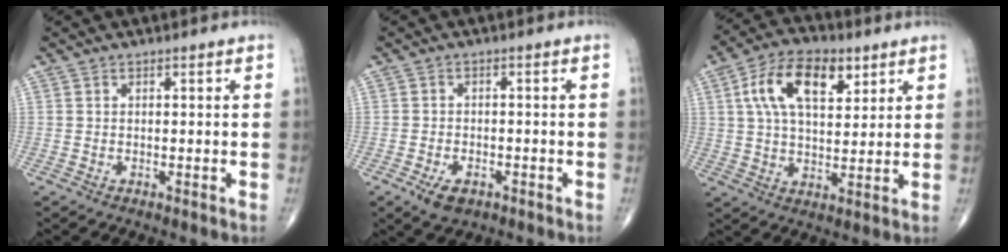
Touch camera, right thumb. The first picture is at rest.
{"total": 4.3, "force": [-2.2, 2.6, 2.6], "torque": [-0.041, 0.006, -0.032]}
{"total": 13.8, "force": [5.4, 7.2, 10.5], "torque": [-0.168, -0.002, 0.093]}